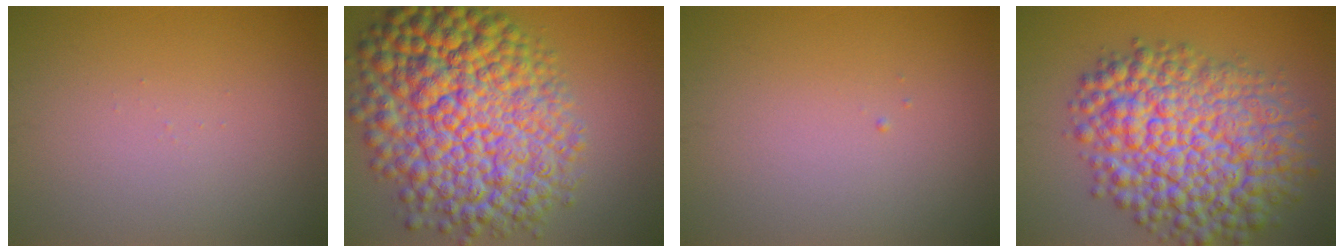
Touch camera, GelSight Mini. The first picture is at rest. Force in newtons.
{"total": 15.6, "press": 15.6, "slide": 0.2}
{"total": 0.0}
{"total": 12.6, "press": 12.6, "slide": 0.4}